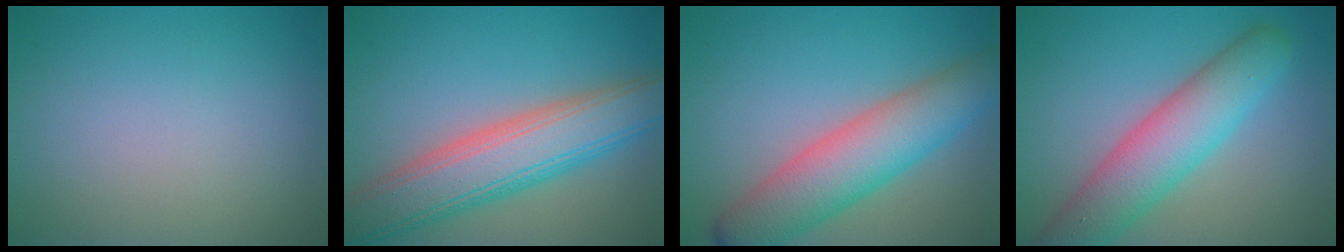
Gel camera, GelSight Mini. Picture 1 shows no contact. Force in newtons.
{"total": 8.3, "press": 8.3, "slide": 0.4}
{"total": 7.5, "press": 7.5, "slide": 0.3}
{"total": 7.1, "press": 7.1, "slide": 0.5}